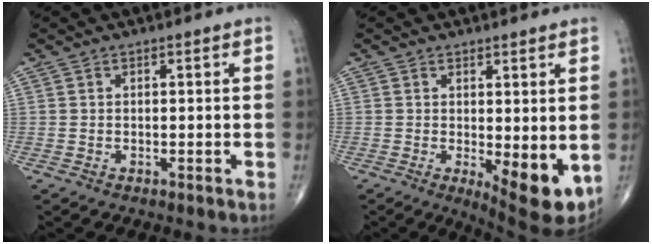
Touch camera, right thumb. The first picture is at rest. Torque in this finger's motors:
{"motor_torque": [1.10, 2.07, 0.56, -0.63, 0.26]}